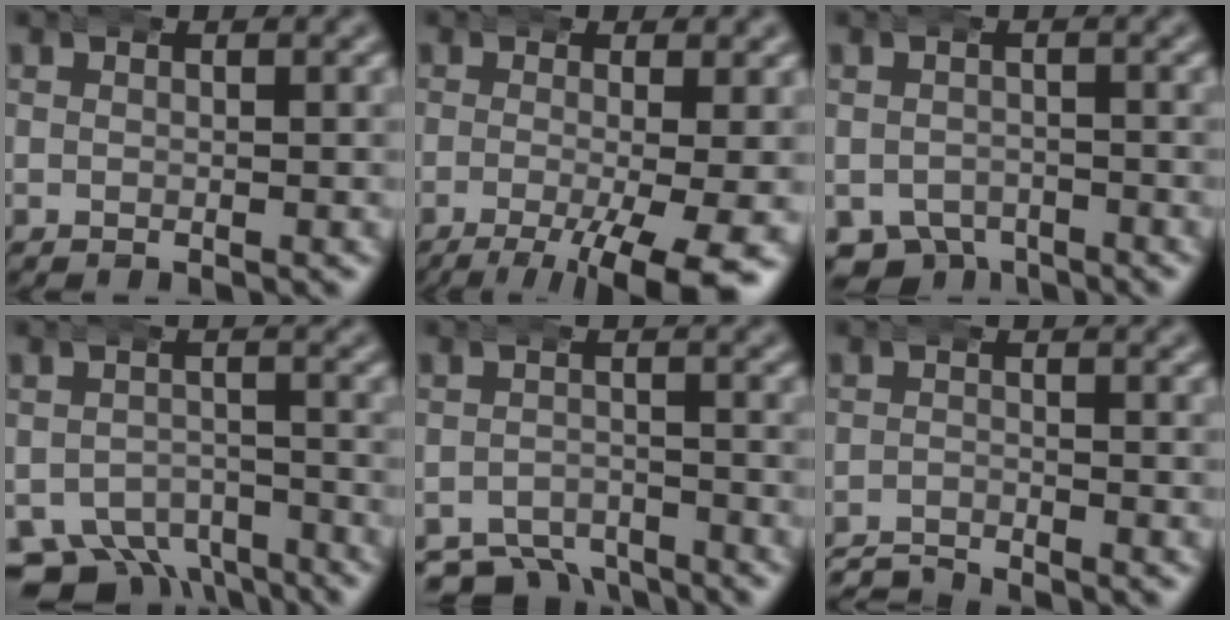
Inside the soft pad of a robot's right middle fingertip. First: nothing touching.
{"total": 8.2, "force": [-4.3, 2.6, 6.4], "torque": [-0.089, -0.029, -0.056]}
{"total": 5.8, "force": [-4.1, 3.7, 1.6], "torque": [-0.031, -0.030, -0.055]}
{"total": 7.5, "force": [-5.2, 4.7, 2.6], "torque": [-0.050, -0.041, -0.077]}
{"total": 6.2, "force": [-5.2, 2.9, 1.5], "torque": [-0.013, -0.027, -0.081]}
{"total": 3.0, "force": [-3.0, 0.5, 0.1], "torque": [-0.007, -0.013, -0.052]}